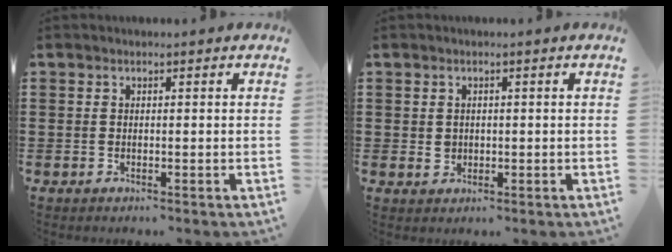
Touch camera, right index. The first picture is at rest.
{"total": 1.4, "force": [0.2, 1.3, 0.7], "torque": [-0.016, 0.007, 0.002]}